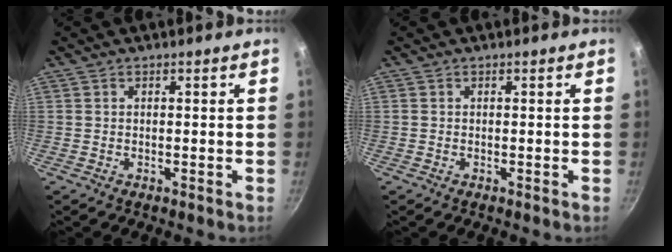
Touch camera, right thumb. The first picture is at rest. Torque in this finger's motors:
{"motor_torque": [0.31, 0.28, 0.12, 0.27, 0.02]}